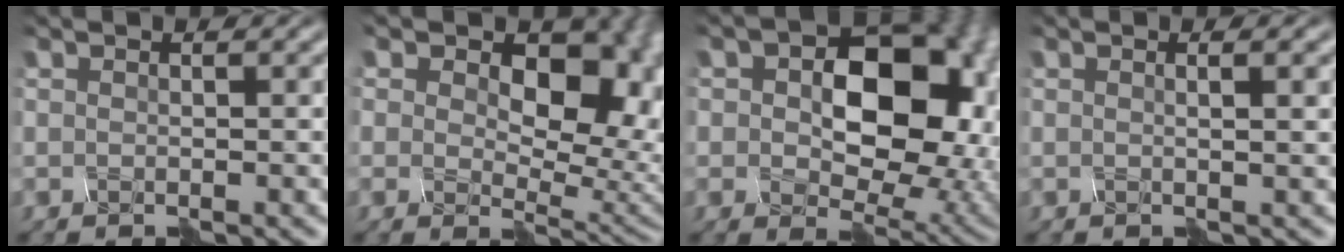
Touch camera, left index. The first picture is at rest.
{"total": 9.7, "force": [1.9, 6.6, 6.9], "torque": [-0.077, -0.009, 0.055]}
{"total": 13.1, "force": [1.2, 8.8, 9.6], "torque": [-0.123, -0.007, 0.058]}
{"total": 2.3, "force": [0.5, 0.8, 2.1], "torque": [-0.015, 0.019, -0.002]}